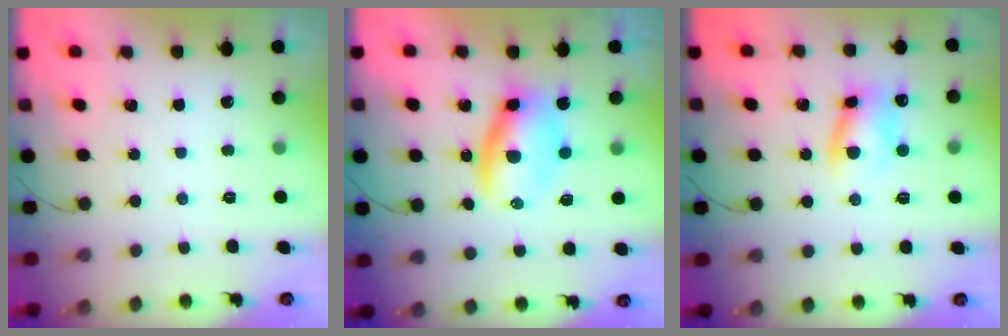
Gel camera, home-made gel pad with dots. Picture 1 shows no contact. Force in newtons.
{"total": 6.8, "press": 6.6, "slide": 1.4}
{"total": 8.5, "press": 8.4, "slide": 1.3}